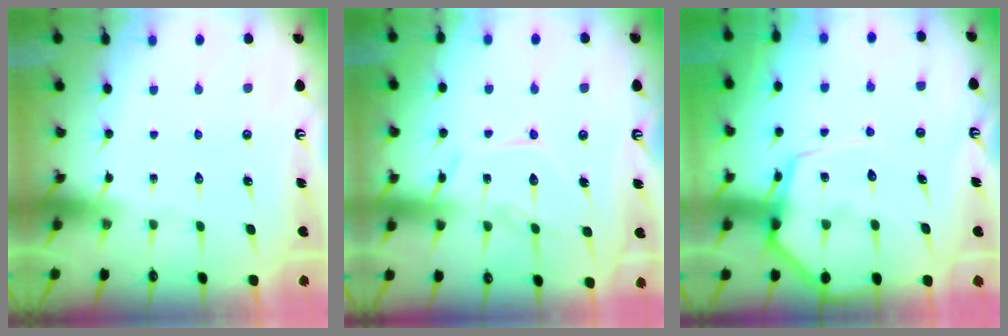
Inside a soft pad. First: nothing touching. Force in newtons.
{"total": 11.5, "press": 11.5, "slide": 1.1}
{"total": 10.8, "press": 10.7, "slide": 1.2}